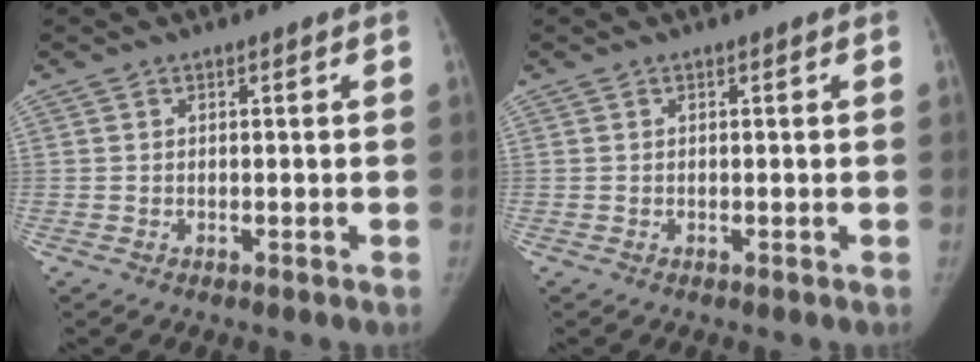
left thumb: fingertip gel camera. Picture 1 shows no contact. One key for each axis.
{"total": 0.0}